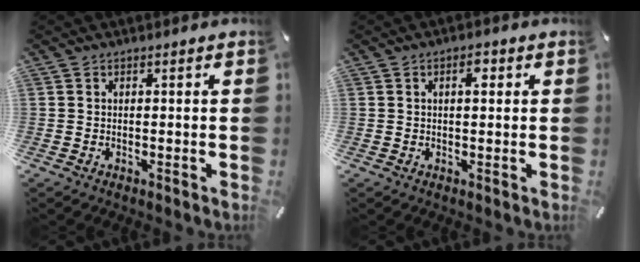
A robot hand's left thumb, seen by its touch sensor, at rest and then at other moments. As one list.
[{"total": 2.9, "force": [0.8, 1.3, 2.4], "torque": [-0.034, 0.000, 0.008]}]